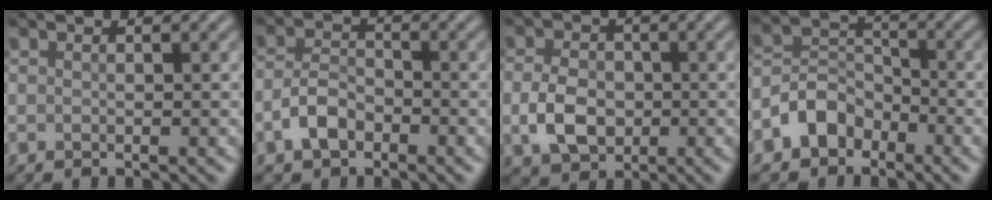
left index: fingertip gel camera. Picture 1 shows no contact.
{"total": 3.2, "force": [-1.8, 1.9, 1.9], "torque": [-0.038, 0.006, -0.043]}
{"total": 4.5, "force": [-0.8, 3.4, 2.8], "torque": [-0.058, -0.003, -0.019]}
{"total": 4.1, "force": [-2.6, 2.9, 1.5], "torque": [-0.025, 0.007, -0.059]}